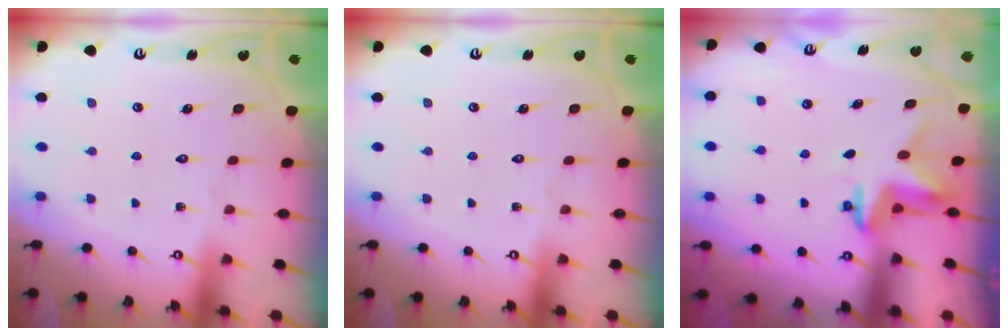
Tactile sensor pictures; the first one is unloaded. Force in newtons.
{"total": 0.0}
{"total": 3.2, "press": 3.2, "slide": 0.3}